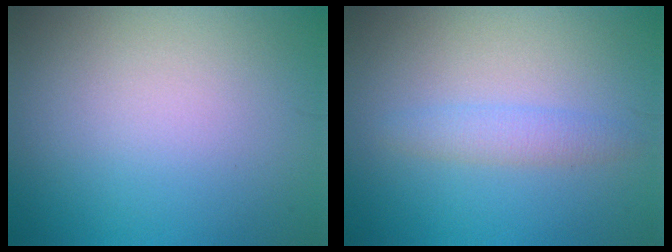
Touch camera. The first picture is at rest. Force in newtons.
{"total": 1.8, "press": 1.8, "slide": 0.2}